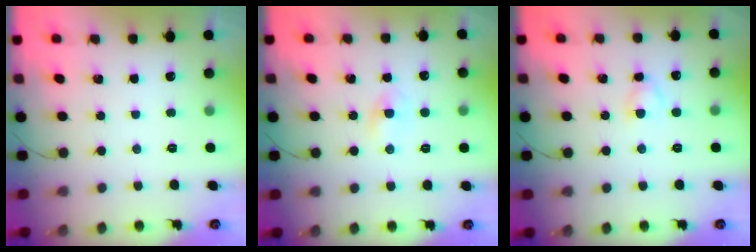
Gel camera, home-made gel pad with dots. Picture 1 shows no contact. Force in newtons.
{"total": 1.8, "press": 1.5, "slide": 0.9}
{"total": 2.8, "press": 2.7, "slide": 0.8}